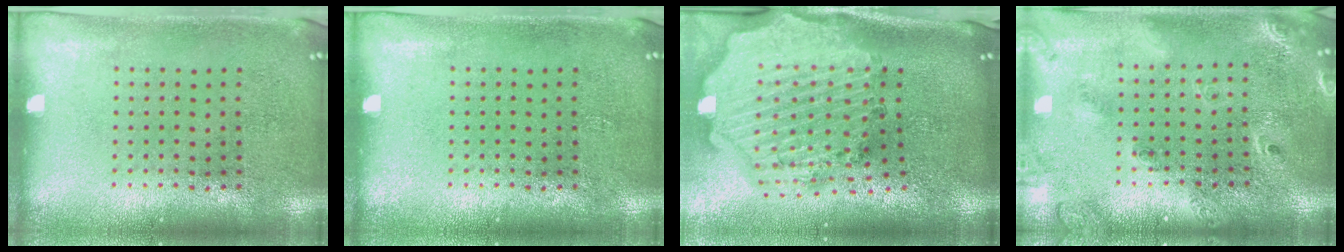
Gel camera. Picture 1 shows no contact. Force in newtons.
{"total": 0.0}
{"total": 4.0, "press": 3.2, "slide": 2.4}
{"total": 2.0, "press": 1.7, "slide": 1.0}